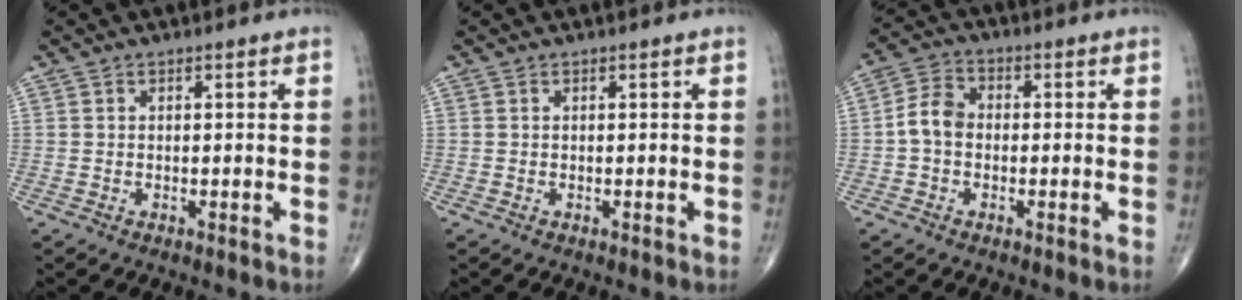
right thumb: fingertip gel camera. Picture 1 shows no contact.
{"total": 0.0}
{"total": 5.6, "force": [-0.8, 4.2, 3.6], "torque": [-0.060, 0.019, -0.027]}